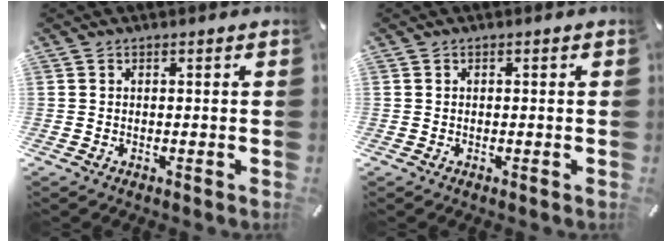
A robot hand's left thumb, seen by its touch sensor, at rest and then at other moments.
{"total": 0.0}